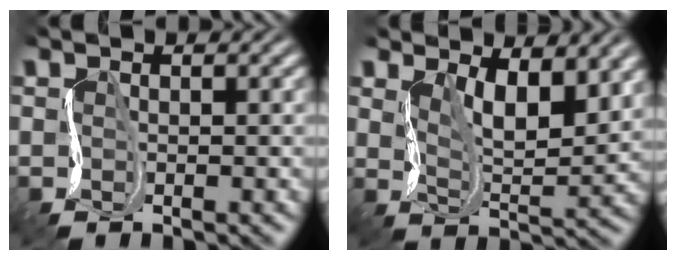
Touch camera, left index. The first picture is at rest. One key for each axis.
{"total": 6.3, "fx": 2.7, "fy": 2.8, "fz": 5.0, "tx": -0.078, "ty": -0.011, "tz": 0.037}